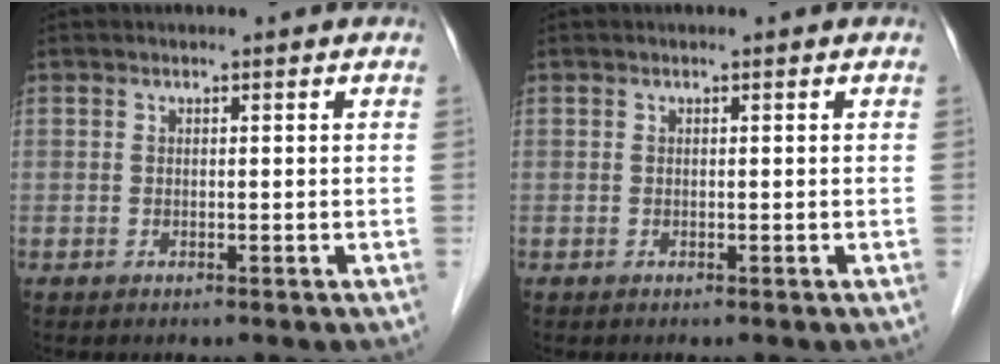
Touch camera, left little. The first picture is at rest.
{"total": 0.0}